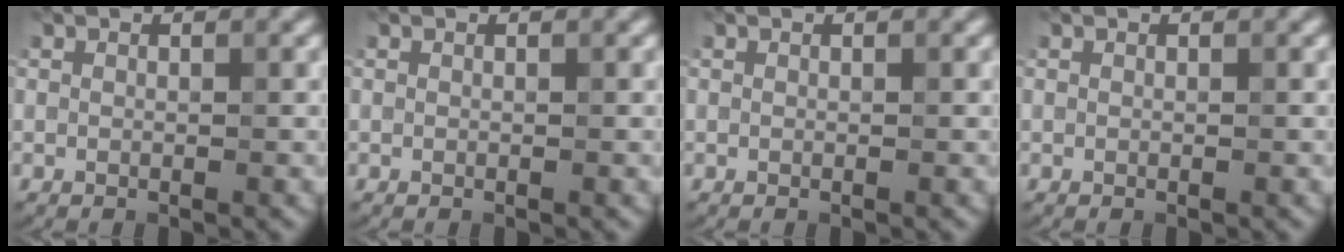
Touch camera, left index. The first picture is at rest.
{"total": 0.0}
{"total": 0.0}
{"total": 0.0}